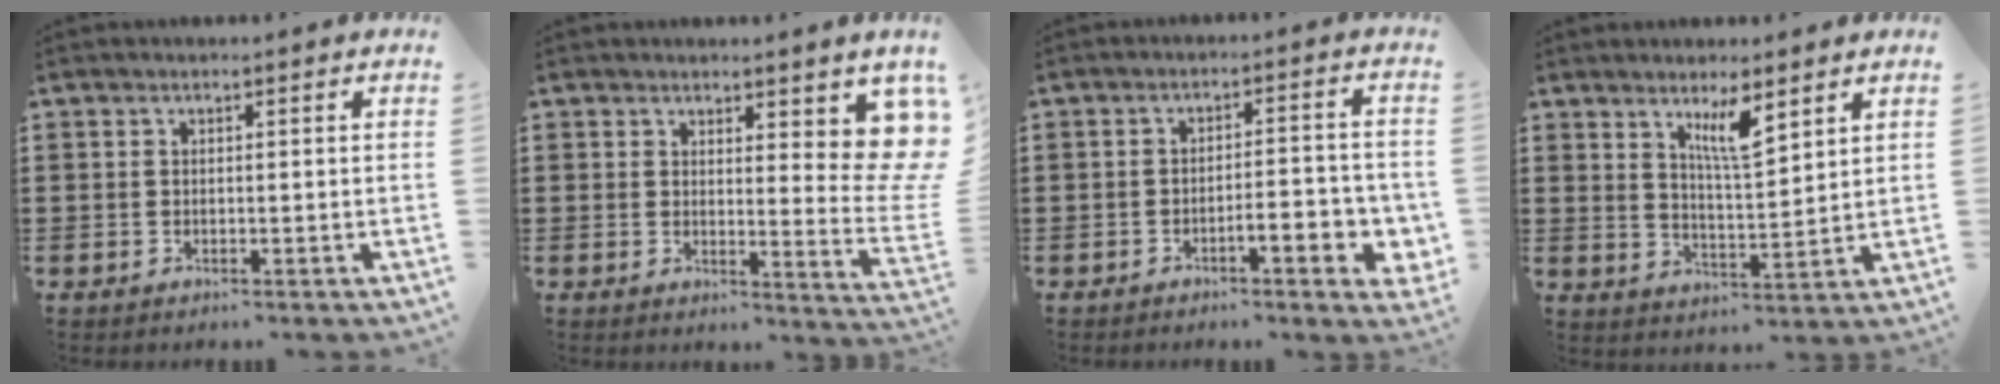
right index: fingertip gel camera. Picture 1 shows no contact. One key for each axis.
{"total": 5.9, "fx": 4.4, "fy": 1.7, "fz": 3.6, "tx": -0.046, "ty": -0.025, "tz": 0.075}
{"total": 5.1, "fx": -2.3, "fy": 1.2, "fz": 4.4, "tx": -0.072, "ty": 0.001, "tz": -0.039}
{"total": 5.6, "fx": 3.9, "fy": 0.9, "fz": 4.0, "tx": -0.081, "ty": -0.007, "tz": 0.065}